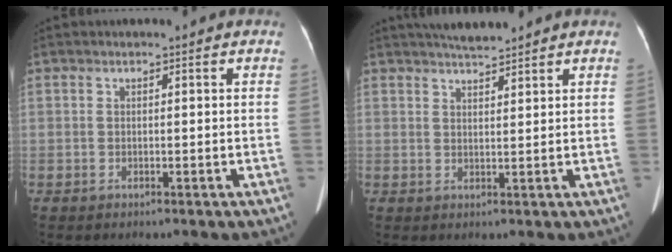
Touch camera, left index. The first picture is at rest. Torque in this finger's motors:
{"motor_torque": [0.83, -1.31, 0.00, -0.07]}